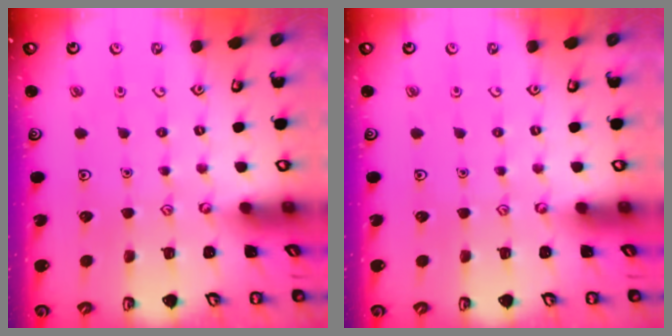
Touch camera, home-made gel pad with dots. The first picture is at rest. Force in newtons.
{"total": 0.0}